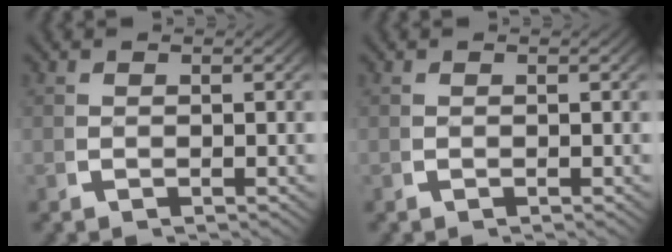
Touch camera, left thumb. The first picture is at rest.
{"total": 0.0}